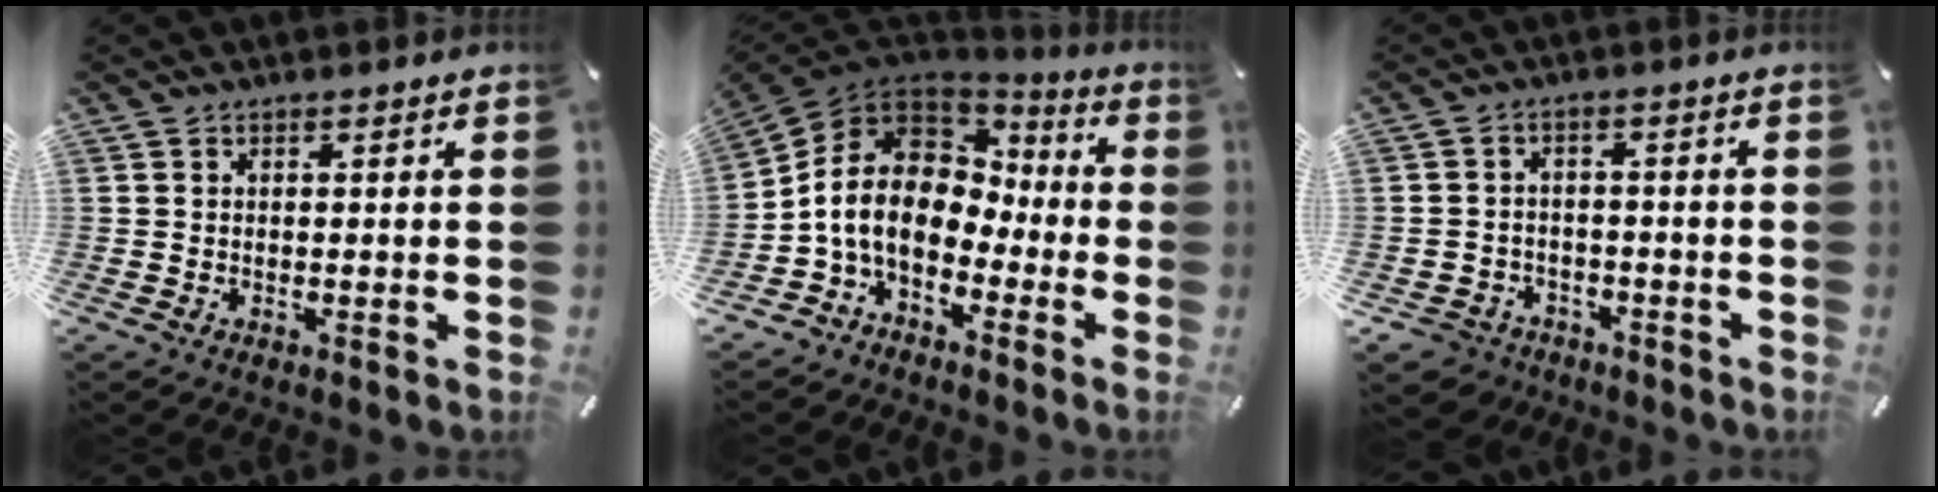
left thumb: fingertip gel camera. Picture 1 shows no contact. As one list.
[{"total": 11.3, "force": [-2.0, 9.1, 6.5], "torque": [-0.161, 0.008, -0.042]}, {"total": 4.6, "force": [-2.8, 3.5, 0.9], "torque": [-0.036, 0.008, -0.058]}]